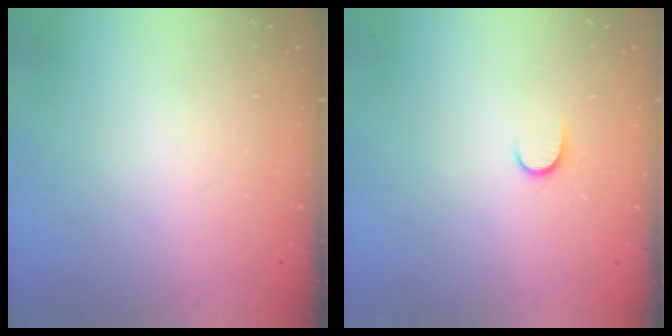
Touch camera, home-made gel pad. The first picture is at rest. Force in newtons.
{"total": 5.3, "press": 5.3, "slide": 0.5}